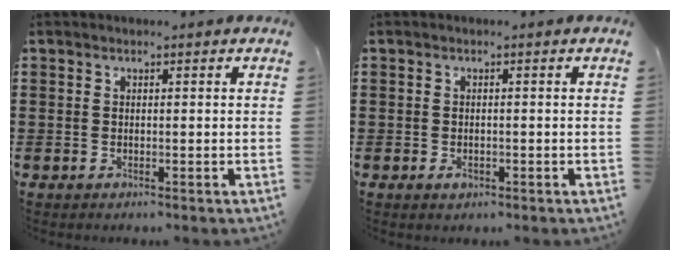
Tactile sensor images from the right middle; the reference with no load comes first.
{"total": 1.0, "force": [-0.5, 0.7, 0.6], "torque": [-0.013, -0.001, -0.010]}